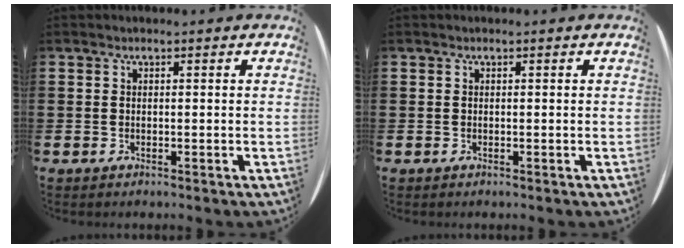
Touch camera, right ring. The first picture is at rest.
{"total": 0.0}